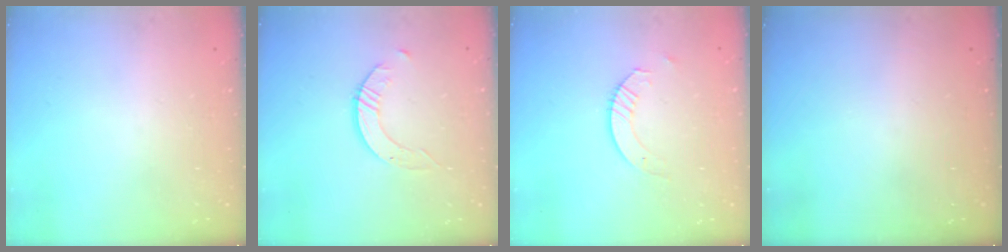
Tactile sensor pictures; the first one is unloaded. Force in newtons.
{"total": 2.4, "press": 2.4, "slide": 0.3}
{"total": 4.1, "press": 4.1, "slide": 0.4}
{"total": 0.0}